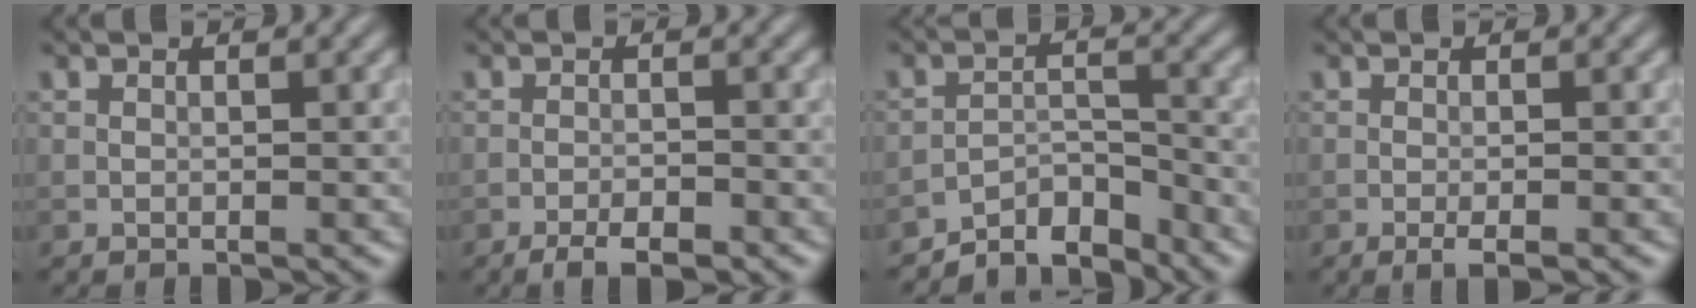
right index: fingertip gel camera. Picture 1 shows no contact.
{"total": 2.9, "force": [-2.0, 0.8, 1.9], "torque": [-0.030, 0.002, -0.037]}
{"total": 4.9, "force": [-4.6, 1.4, 1.3], "torque": [-0.012, 0.006, -0.084]}
{"total": 1.6, "force": [-0.9, 0.2, 1.4], "torque": [-0.020, -0.002, -0.016]}